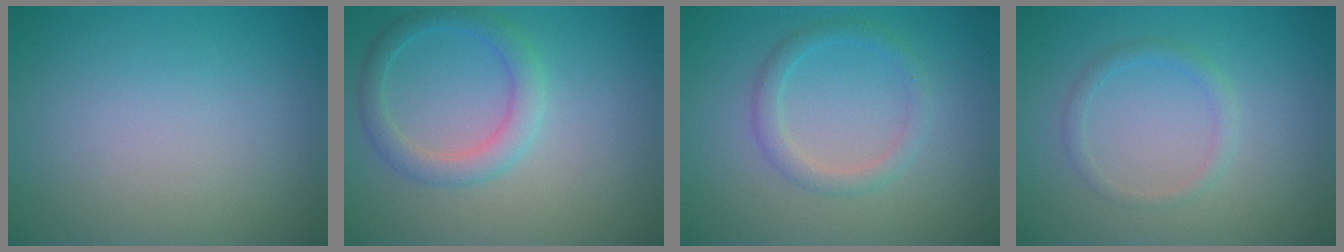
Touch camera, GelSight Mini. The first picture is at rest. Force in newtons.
{"total": 2.7, "press": 2.7, "slide": 0.2}
{"total": 2.0, "press": 2.0, "slide": 0.1}
{"total": 1.3, "press": 1.3, "slide": 0.1}